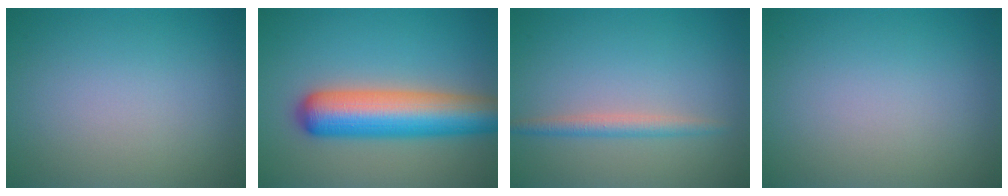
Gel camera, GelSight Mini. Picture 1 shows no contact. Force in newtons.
{"total": 8.7, "press": 8.7, "slide": 0.2}
{"total": 1.8, "press": 1.8, "slide": 0.1}
{"total": 0.0}